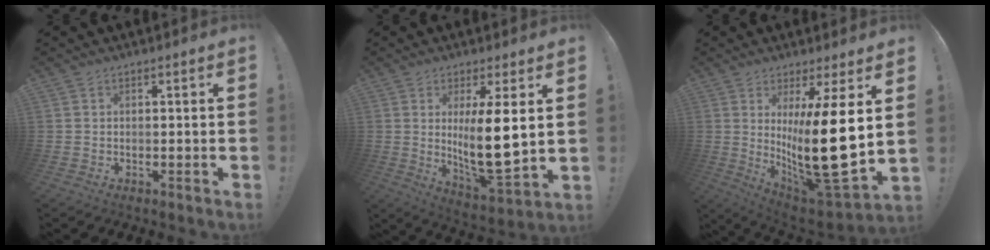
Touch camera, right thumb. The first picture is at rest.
{"total": 14.0, "force": [2.9, 3.9, 13.1], "torque": [-0.208, -0.037, 0.042]}
{"total": 21.8, "force": [2.9, 5.2, 21.0], "torque": [-0.357, -0.052, 0.048]}